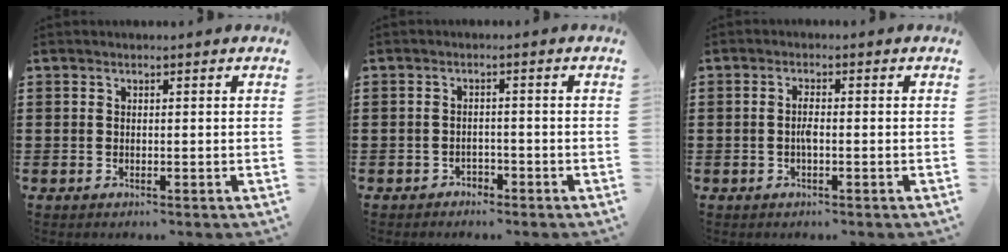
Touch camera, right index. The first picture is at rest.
{"total": 1.7, "force": [-1.5, 0.7, -0.1], "torque": [-0.006, 0.002, -0.034]}
{"total": 2.0, "force": [-0.4, 0.5, 1.8], "torque": [-0.043, 0.000, -0.010]}